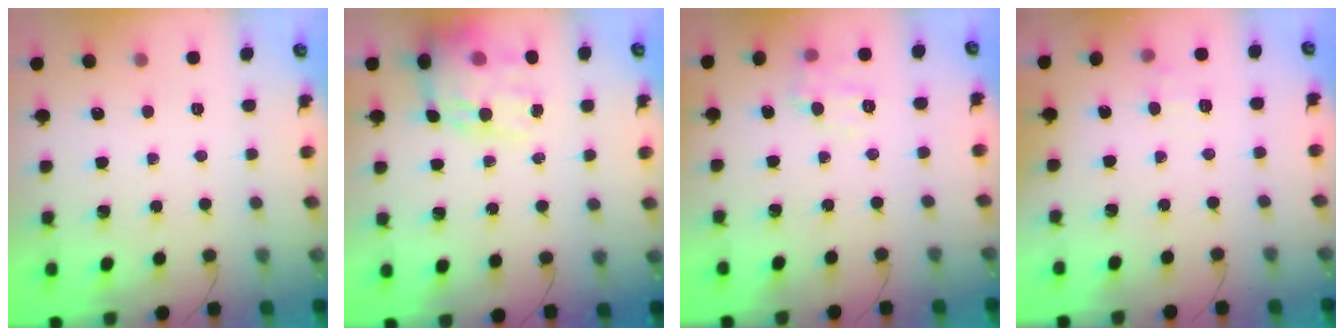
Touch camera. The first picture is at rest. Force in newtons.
{"total": 14.4, "press": 13.9, "slide": 3.8}
{"total": 6.4, "press": 6.3, "slide": 1.0}
{"total": 4.3, "press": 3.9, "slide": 1.8}